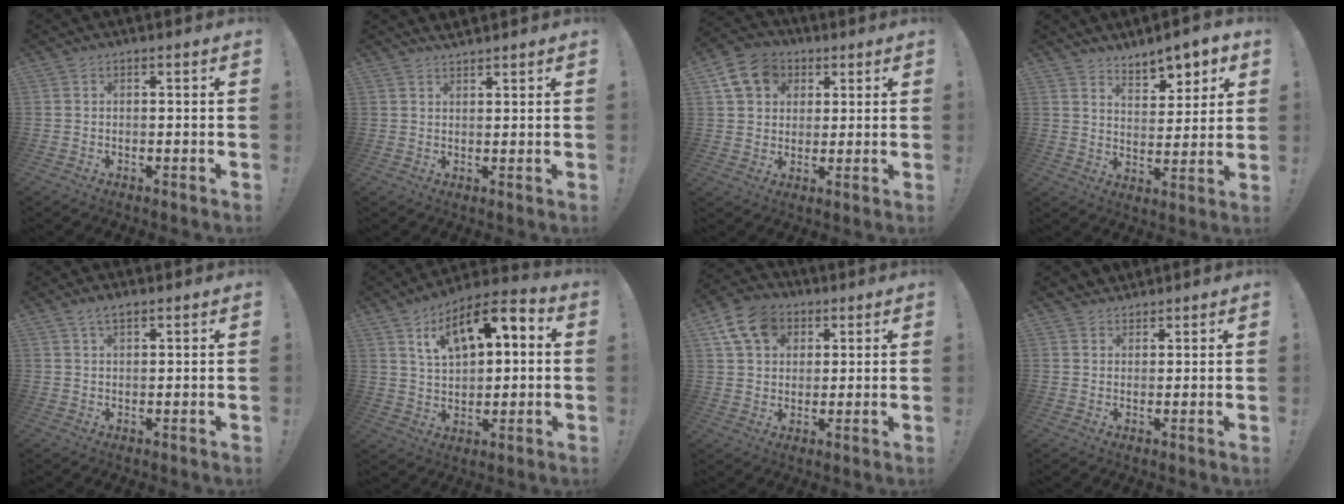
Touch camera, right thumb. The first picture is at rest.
{"total": 2.2, "force": [2.2, 0.4, 0.1], "torque": [0.010, -0.018, 0.039]}
{"total": 11.7, "force": [4.7, 9.6, 4.7], "torque": [-0.064, -0.015, 0.094]}
{"total": 7.9, "force": [6.5, 3.1, 3.3], "torque": [-0.029, -0.058, 0.115]}
{"total": 3.0, "force": [2.2, 1.0, 1.9], "torque": [-0.032, -0.007, 0.038]}
{"total": 13.4, "force": [5.8, 7.6, 9.5], "torque": [-0.145, -0.024, 0.102]}
{"total": 12.8, "force": [5.7, 9.6, 6.2], "torque": [-0.099, -0.018, 0.114]}
{"total": 2.9, "force": [2.3, 1.7, 0.1], "torque": [0.006, -0.015, 0.043]}